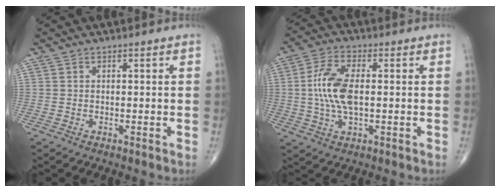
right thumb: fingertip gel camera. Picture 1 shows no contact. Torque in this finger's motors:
{"motor_torque": [1.34, 2.09, 0.64, -0.58, 0.14]}